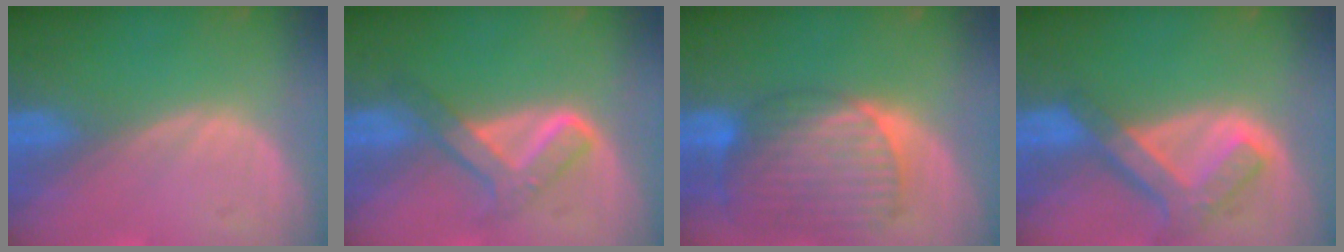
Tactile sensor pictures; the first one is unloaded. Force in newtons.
{"total": 5.4, "press": 5.4, "slide": 0.1}
{"total": 10.6, "press": 9.1, "slide": 5.6}
{"total": 7.6, "press": 6.4, "slide": 4.0}